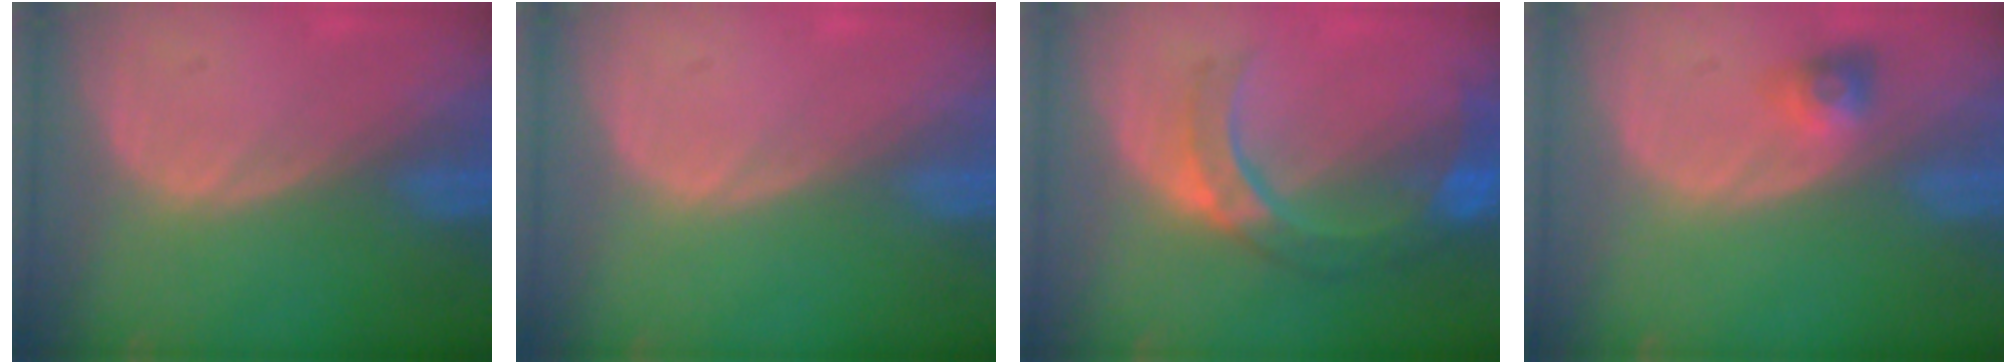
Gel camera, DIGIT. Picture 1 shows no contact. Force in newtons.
{"total": 0.0}
{"total": 9.1, "press": 7.8, "slide": 4.7}
{"total": 3.0, "press": 2.7, "slide": 1.3}